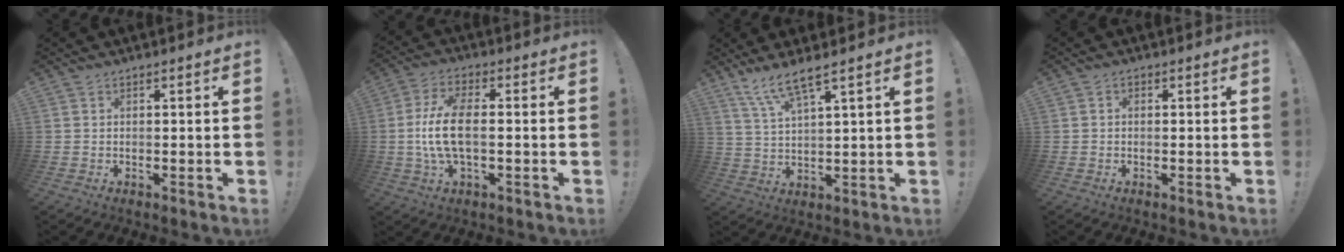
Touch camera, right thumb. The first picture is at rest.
{"total": 10.8, "force": [-0.7, 4.6, 9.7], "torque": [-0.202, 0.001, -0.013]}
{"total": 7.8, "force": [6.0, 1.0, 4.8], "torque": [-0.102, -0.025, 0.108]}
{"total": 0.8, "force": [-0.4, 0.6, 0.4], "torque": [-0.014, 0.006, -0.007]}